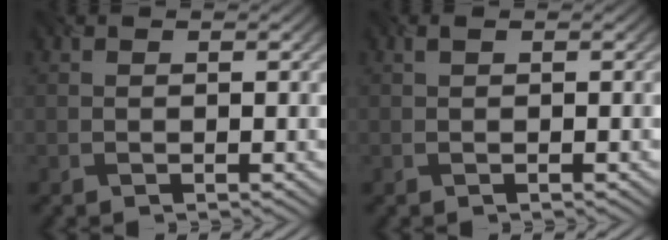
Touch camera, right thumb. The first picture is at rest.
{"total": 0.7, "force": [0.2, 0.1, 0.7], "torque": [-0.012, 0.003, 0.002]}